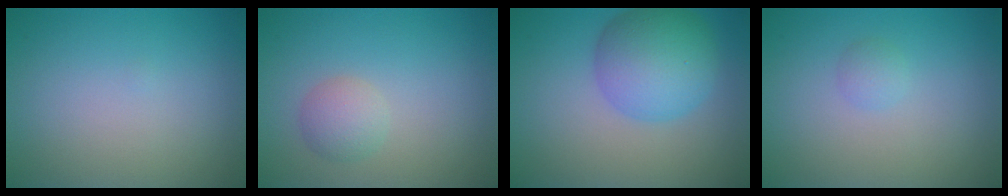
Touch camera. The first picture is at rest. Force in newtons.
{"total": 2.0, "press": 2.0, "slide": 0.0}
{"total": 6.8, "press": 6.8, "slide": 0.2}
{"total": 1.0, "press": 1.0, "slide": 0.0}